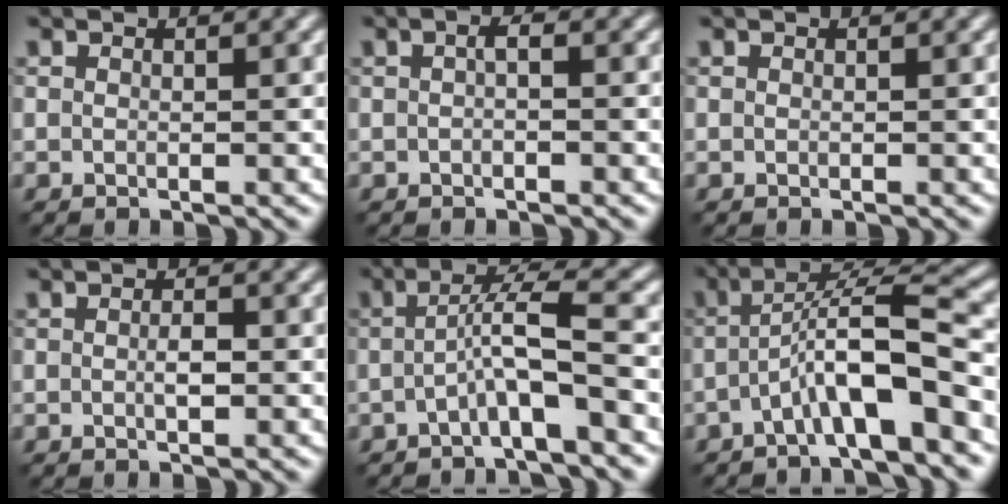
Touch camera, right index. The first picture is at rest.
{"total": 1.0, "force": [-0.1, 0.2, 0.9], "torque": [-0.018, 0.002, -0.002]}
{"total": 0.0}
{"total": 1.4, "force": [-0.1, 0.4, 1.3], "torque": [-0.024, -0.001, -0.002]}
{"total": 4.2, "force": [-1.1, 0.3, 4.0], "torque": [-0.071, 0.017, -0.028]}
{"total": 6.5, "force": [-2.2, 1.0, 6.0], "torque": [-0.105, 0.024, -0.043]}